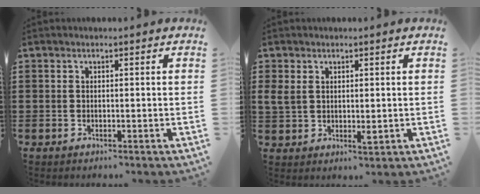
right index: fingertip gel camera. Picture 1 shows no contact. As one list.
[{"total": 3.2, "force": [0.9, 1.7, 2.5], "torque": [-0.059, -0.001, 0.015]}]